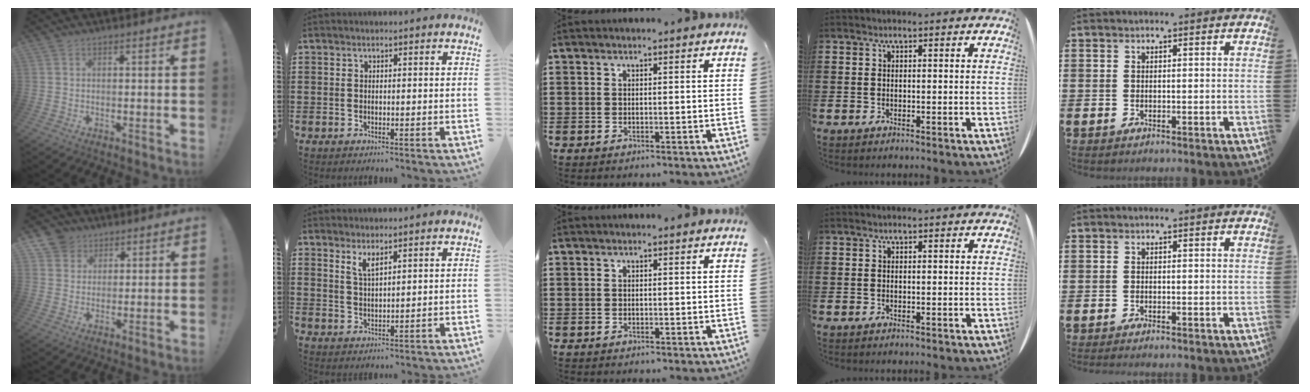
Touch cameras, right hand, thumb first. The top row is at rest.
{"thumb": {"total": 6.3, "force": [3.7, 5.1, 0.7], "torque": [-0.006, -0.026, 0.072]}, "index": {"total": 2.7, "force": [1.9, 0.7, 1.7], "torque": [-0.037, 0.003, 0.034]}}